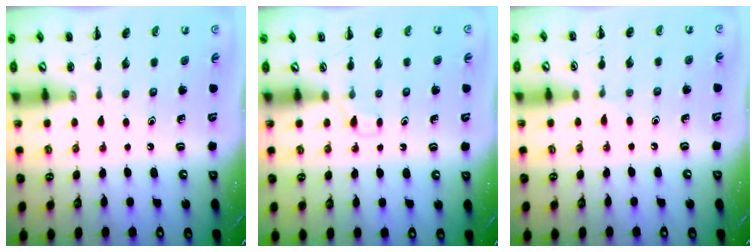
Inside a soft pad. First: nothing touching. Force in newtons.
{"total": 2.3, "press": 2.2, "slide": 0.8}
{"total": 2.8, "press": 2.5, "slide": 1.1}